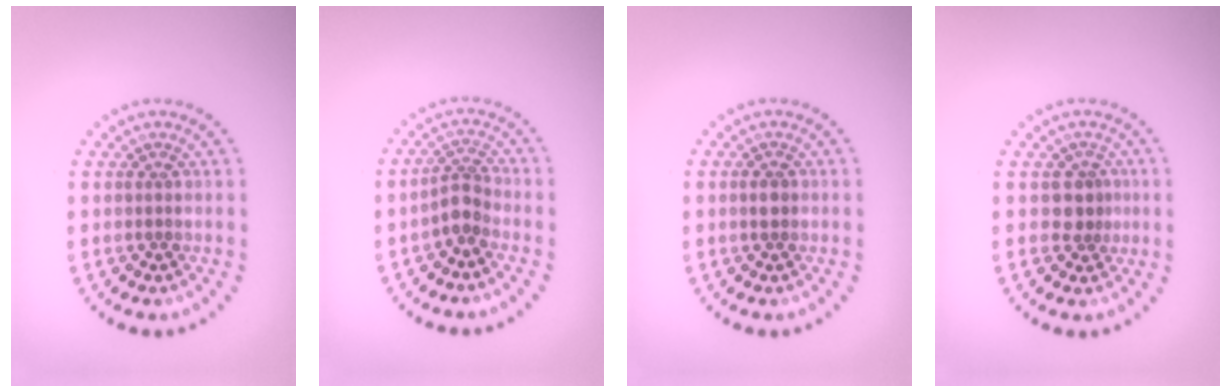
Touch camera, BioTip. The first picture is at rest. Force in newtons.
{"total": 2.1, "press": 1.6, "slide": 1.4}
{"total": 1.2, "press": 1.2, "slide": 0.1}
{"total": 2.1, "press": 1.6, "slide": 1.3}